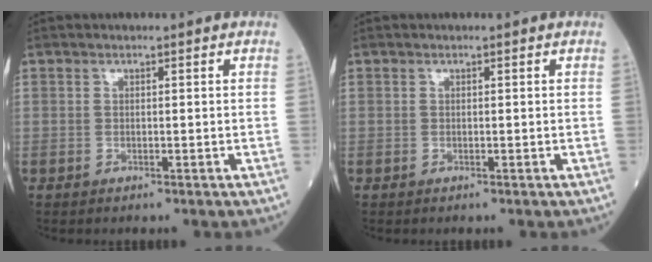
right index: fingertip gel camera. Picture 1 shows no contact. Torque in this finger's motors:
{"motor_torque": [0.11, 0.02, 0.05, 0.01]}